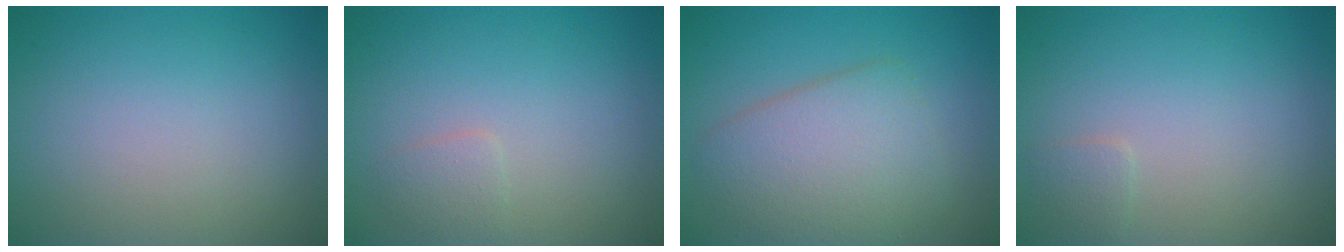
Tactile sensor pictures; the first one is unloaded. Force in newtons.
{"total": 1.2, "press": 1.2, "slide": 0.0}
{"total": 5.6, "press": 5.6, "slide": 0.3}
{"total": 0.9, "press": 0.9, "slide": 0.1}